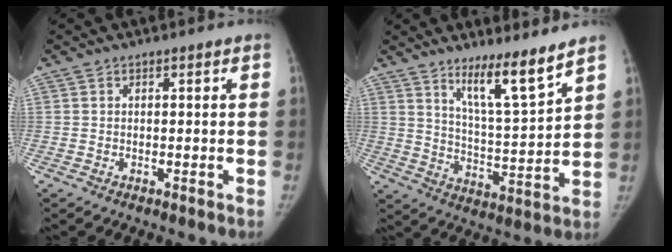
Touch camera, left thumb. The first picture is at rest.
{"total": 11.0, "force": [8.2, 0.8, 7.4], "torque": [-0.117, -0.073, 0.145]}